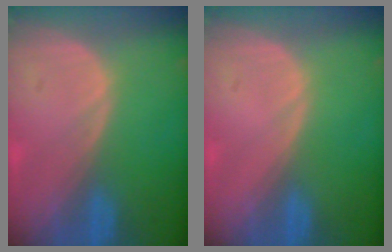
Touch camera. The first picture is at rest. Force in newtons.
{"total": 0.0}